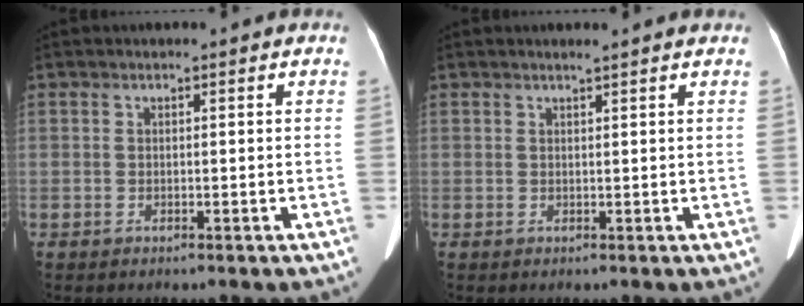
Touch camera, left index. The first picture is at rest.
{"total": 2.1, "force": [1.9, 0.0, 1.0], "torque": [-0.015, 0.013, 0.024]}